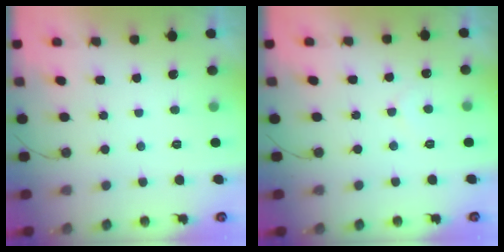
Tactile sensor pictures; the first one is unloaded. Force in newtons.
{"total": 4.3, "press": 4.3, "slide": 0.3}